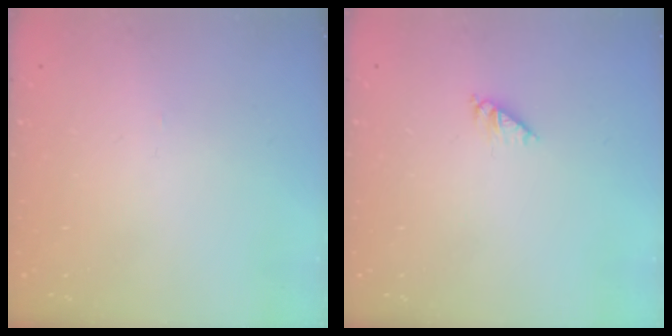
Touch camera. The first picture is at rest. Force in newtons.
{"total": 2.7, "press": 2.7, "slide": 0.4}